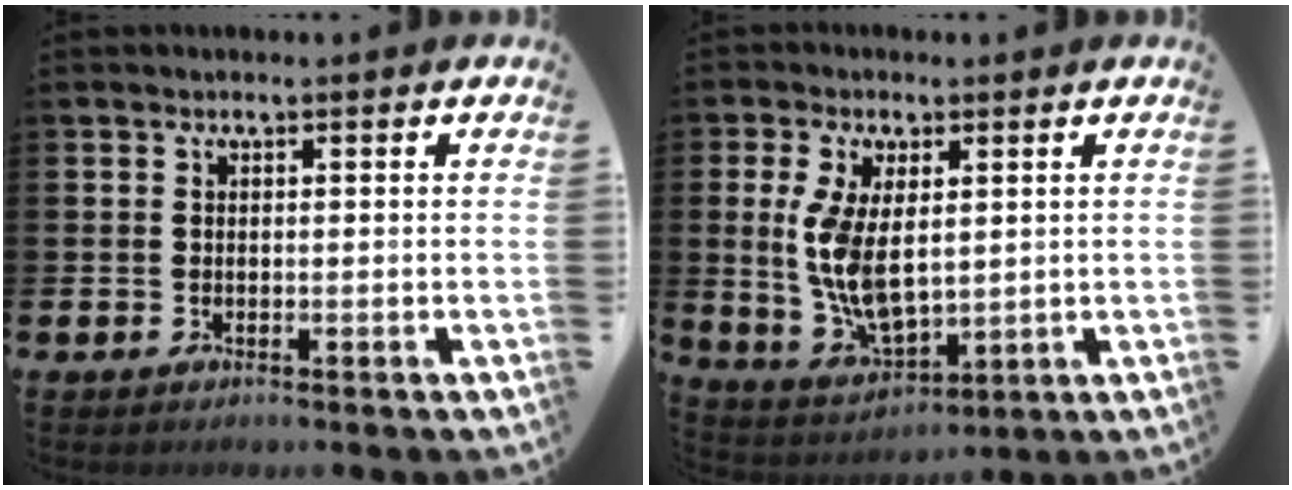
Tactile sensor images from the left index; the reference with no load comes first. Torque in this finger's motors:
{"motor_torque": [2.14, 0.00, 1.05, 0.21]}